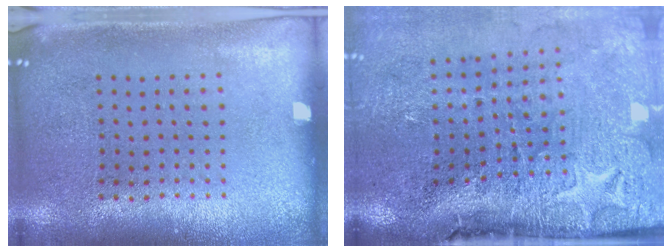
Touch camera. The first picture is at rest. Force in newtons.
{"total": 5.0, "press": 3.9, "slide": 3.1}